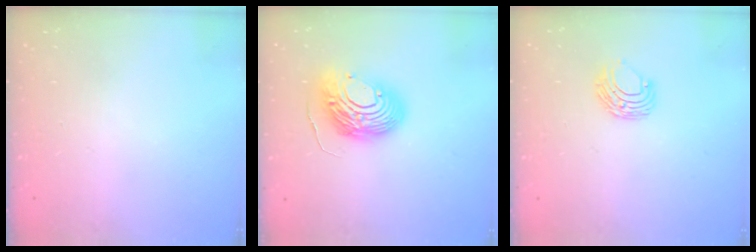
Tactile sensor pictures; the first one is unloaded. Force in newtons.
{"total": 14.1, "press": 14.1, "slide": 1.2}
{"total": 7.1, "press": 7.0, "slide": 0.7}